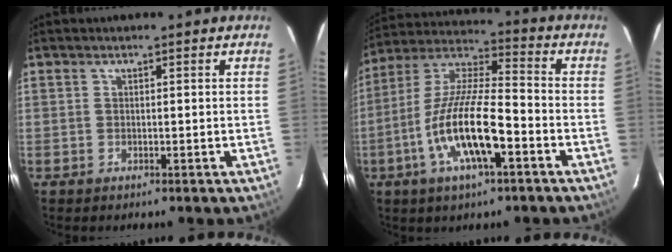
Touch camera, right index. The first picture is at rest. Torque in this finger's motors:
{"motor_torque": [0.85, -0.49, 1.06, 0.21]}